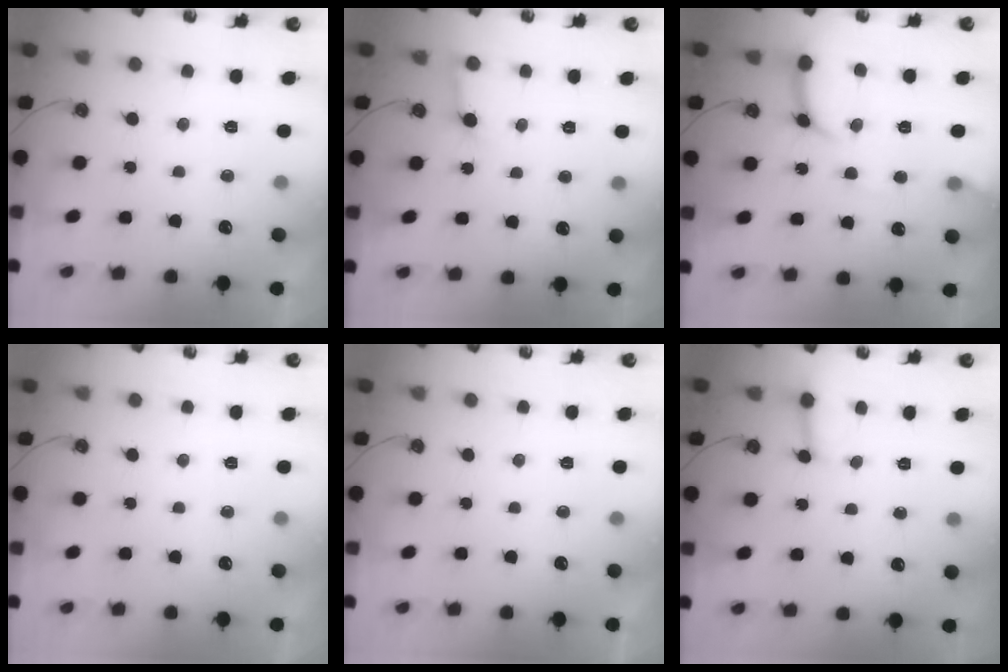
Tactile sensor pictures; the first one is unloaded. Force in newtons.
{"total": 4.0, "press": 3.9, "slide": 0.4}
{"total": 12.2, "press": 12.2, "slide": 1.2}
{"total": 0.0}
{"total": 0.0}
{"total": 2.8, "press": 2.8, "slide": 0.3}